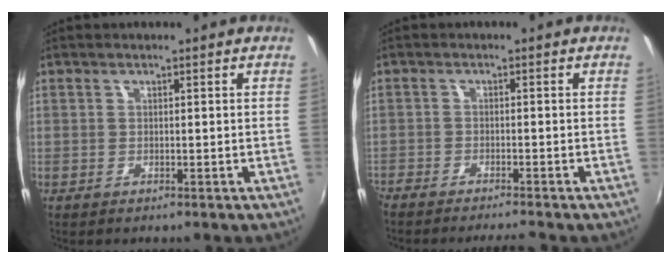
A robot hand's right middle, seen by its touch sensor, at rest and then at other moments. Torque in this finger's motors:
{"motor_torque": [0.13, -0.13, 0.04, 0.04]}